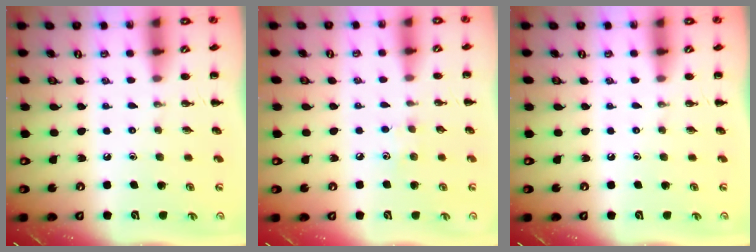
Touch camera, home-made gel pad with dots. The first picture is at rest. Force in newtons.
{"total": 3.7, "press": 3.6, "slide": 0.9}
{"total": 0.0}